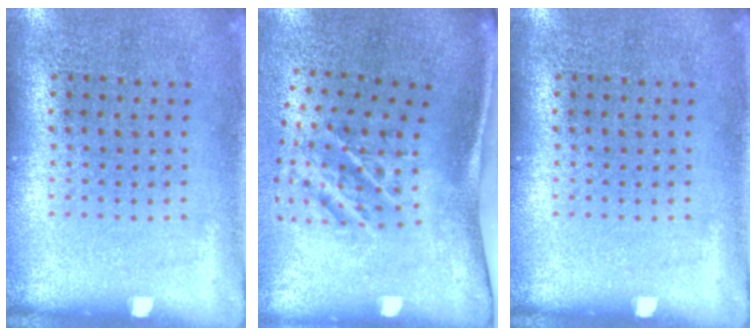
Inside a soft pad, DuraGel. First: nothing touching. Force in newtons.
{"total": 2.3, "press": 1.3, "slide": 1.9}
{"total": 0.0}